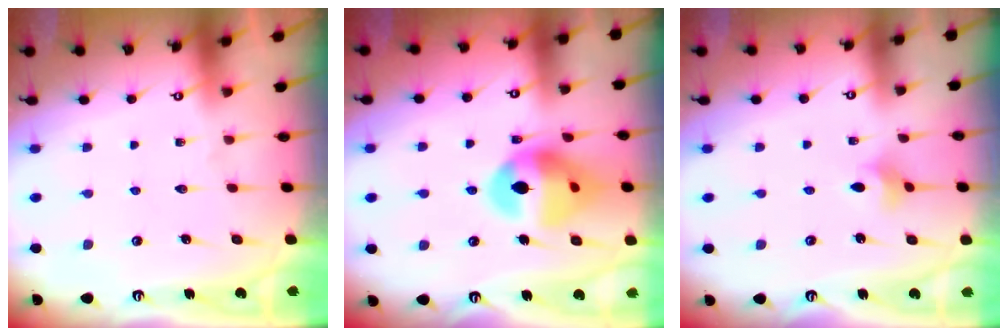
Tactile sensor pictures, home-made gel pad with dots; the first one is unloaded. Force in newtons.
{"total": 14.2, "press": 13.1, "slide": 5.6}
{"total": 3.1, "press": 3.0, "slide": 0.6}